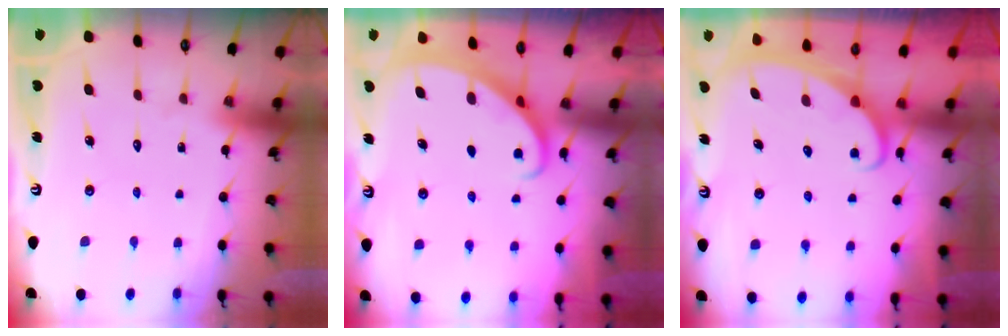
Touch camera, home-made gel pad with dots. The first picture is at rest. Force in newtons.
{"total": 2.3, "press": 2.3, "slide": 0.2}
{"total": 2.4, "press": 2.4, "slide": 0.3}